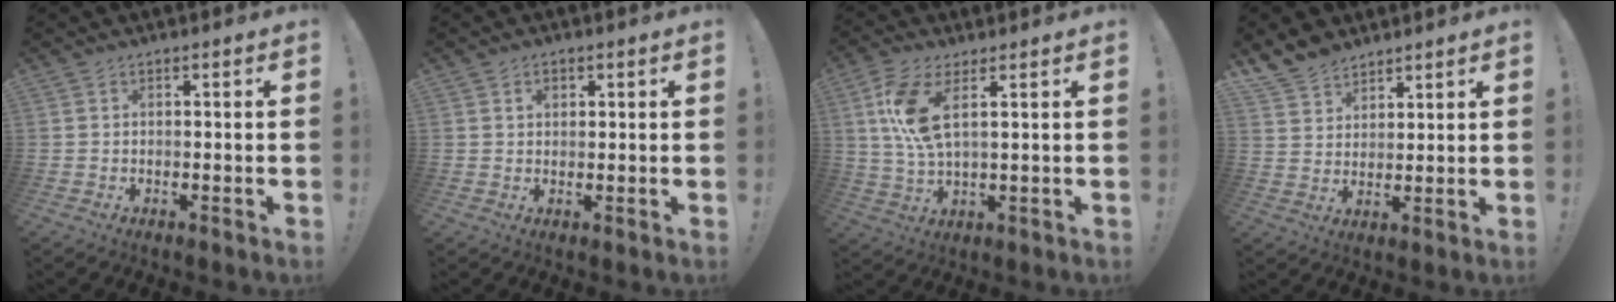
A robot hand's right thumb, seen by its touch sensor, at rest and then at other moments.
{"total": 2.1, "force": [0.9, 1.6, 1.1], "torque": [-0.007, -0.003, 0.012]}
{"total": 10.2, "force": [4.0, 3.6, 8.7], "torque": [-0.167, -0.018, 0.072]}
{"total": 7.8, "force": [6.6, 3.9, 1.3], "torque": [-0.032, -0.044, 0.130]}